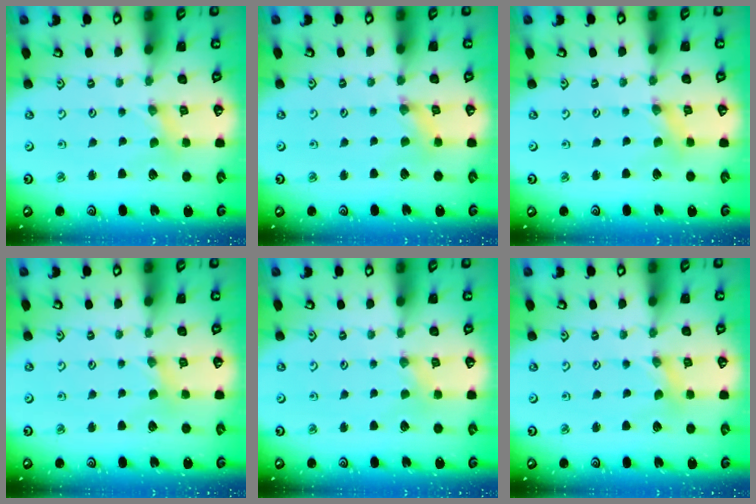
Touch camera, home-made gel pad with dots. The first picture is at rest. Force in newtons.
{"total": 1.3, "press": 1.3, "slide": 0.3}
{"total": 1.2, "press": 1.2, "slide": 0.2}
{"total": 1.8, "press": 1.8, "slide": 0.4}
{"total": 0.0}
{"total": 0.0}